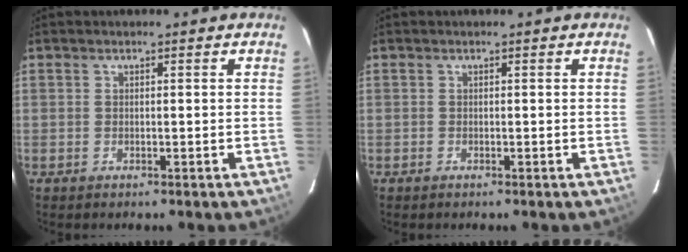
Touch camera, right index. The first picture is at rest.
{"total": 0.0}